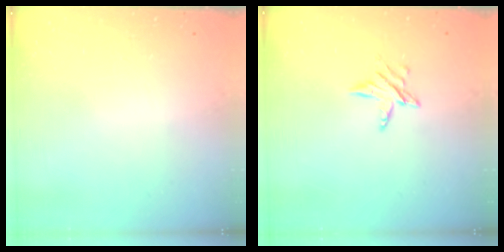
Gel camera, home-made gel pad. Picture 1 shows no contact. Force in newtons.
{"total": 6.1, "press": 6.1, "slide": 0.7}